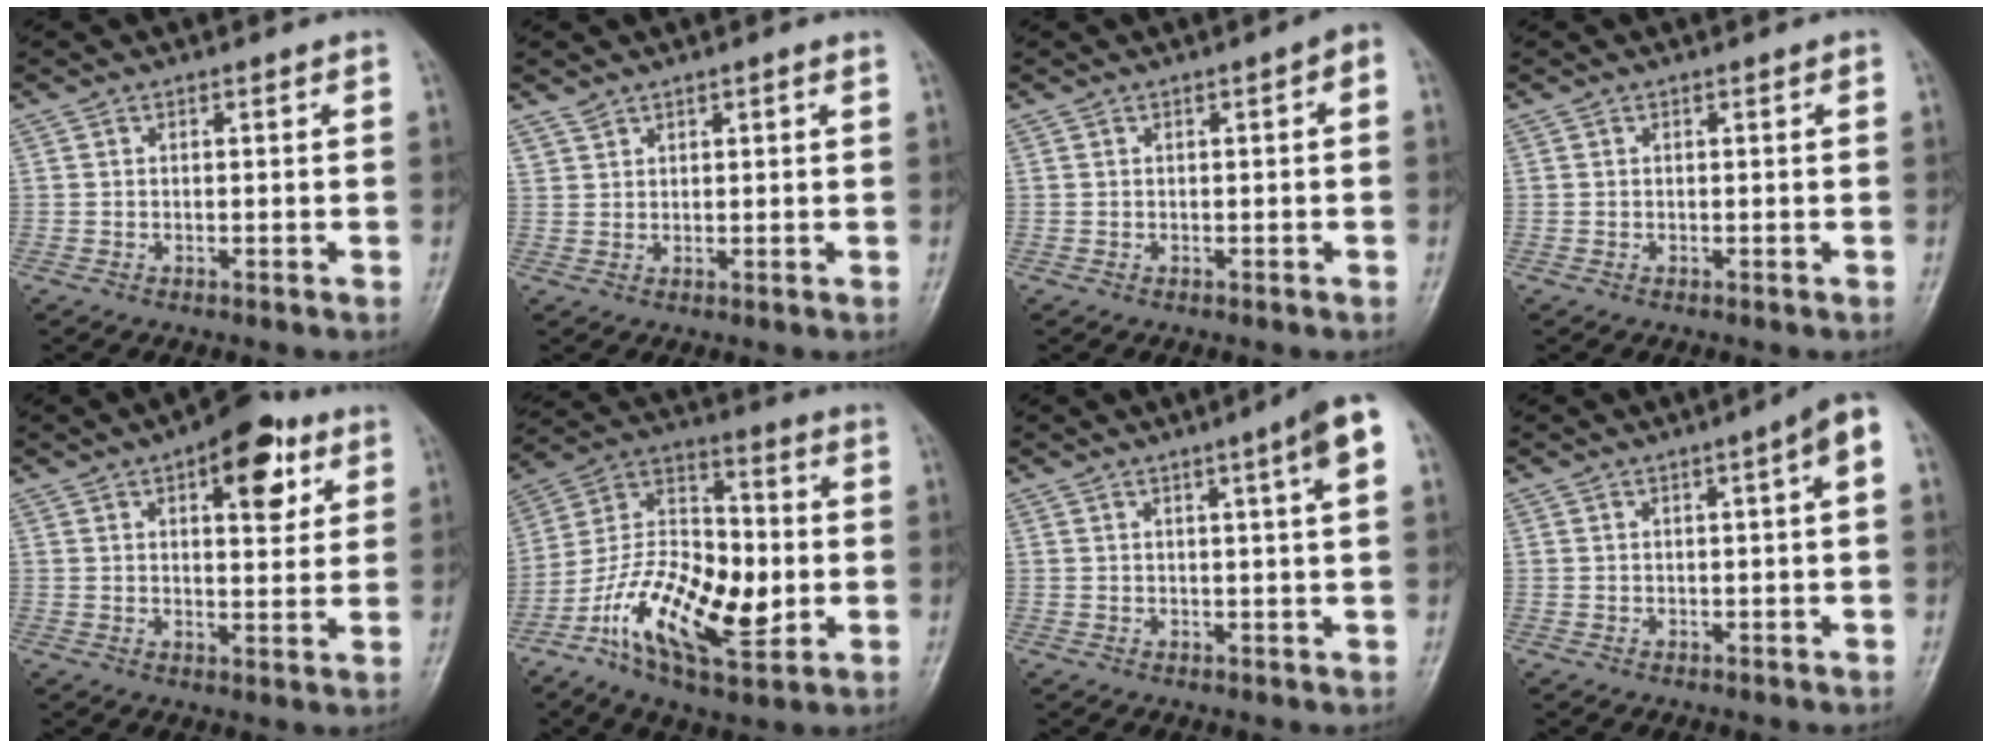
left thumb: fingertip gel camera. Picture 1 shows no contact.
{"total": 1.6, "force": [1.4, 0.6, 0.5], "torque": [-0.002, -0.001, 0.026]}
{"total": 2.1, "force": [0.2, 0.6, 2.0], "torque": [-0.023, 0.010, -0.004]}
{"total": 0.0}
{"total": 11.2, "force": [5.1, 5.1, 8.5], "torque": [-0.081, -0.014, 0.065]}
{"total": 20.4, "force": [-4.8, 10.2, 17.0], "torque": [-0.276, 0.025, -0.084]}
{"total": 7.0, "force": [2.7, -0.3, 6.4], "torque": [-0.090, 0.002, 0.035]}
{"total": 4.5, "force": [1.1, 0.3, 4.3], "torque": [-0.058, 0.011, 0.011]}